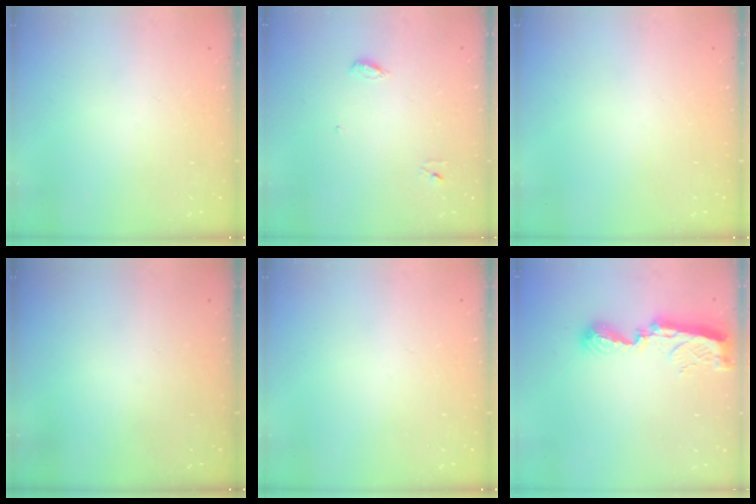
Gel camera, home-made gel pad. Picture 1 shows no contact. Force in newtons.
{"total": 3.4, "press": 3.4, "slide": 0.2}
{"total": 0.0}
{"total": 0.0}
{"total": 0.0}
{"total": 9.9, "press": 9.9, "slide": 0.5}